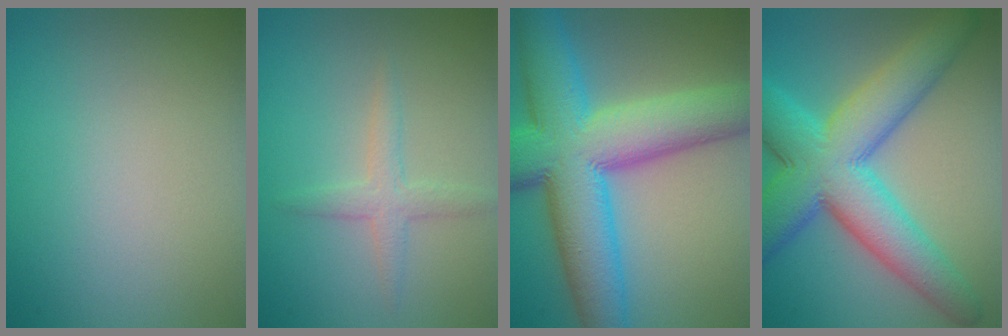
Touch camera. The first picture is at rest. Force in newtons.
{"total": 2.0, "press": 2.0, "slide": 0.2}
{"total": 13.9, "press": 13.9, "slide": 0.2}
{"total": 11.0, "press": 11.0, "slide": 0.1}